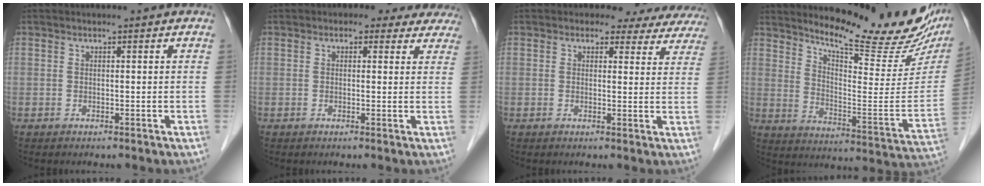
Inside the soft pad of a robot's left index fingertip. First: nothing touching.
{"total": 5.7, "force": [4.7, 3.1, 0.9], "torque": [0.009, 0.006, 0.035]}
{"total": 9.9, "force": [8.9, 4.3, 1.1], "torque": [0.024, -0.004, 0.066]}
{"total": 20.9, "force": [17.8, 3.6, 10.3], "torque": [-0.154, -0.066, 0.236]}